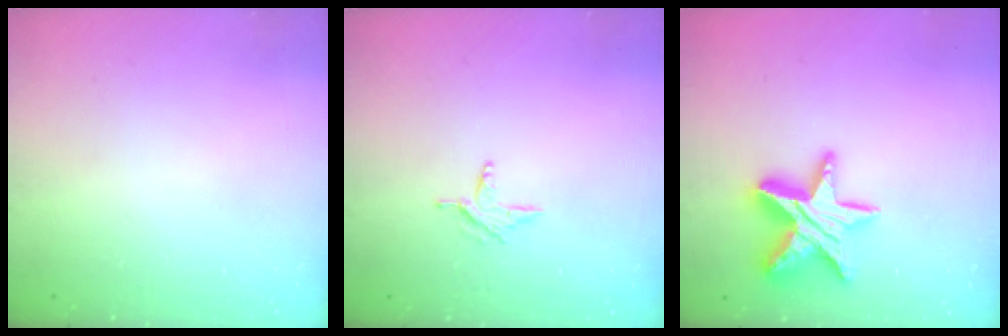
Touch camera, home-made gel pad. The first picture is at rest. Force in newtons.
{"total": 4.1, "press": 4.1, "slide": 0.4}
{"total": 16.3, "press": 16.3, "slide": 0.9}